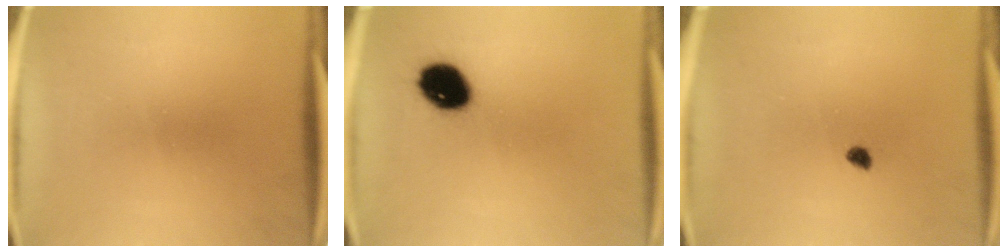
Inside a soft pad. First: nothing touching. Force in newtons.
{"total": 10.6}
{"total": 1.3}